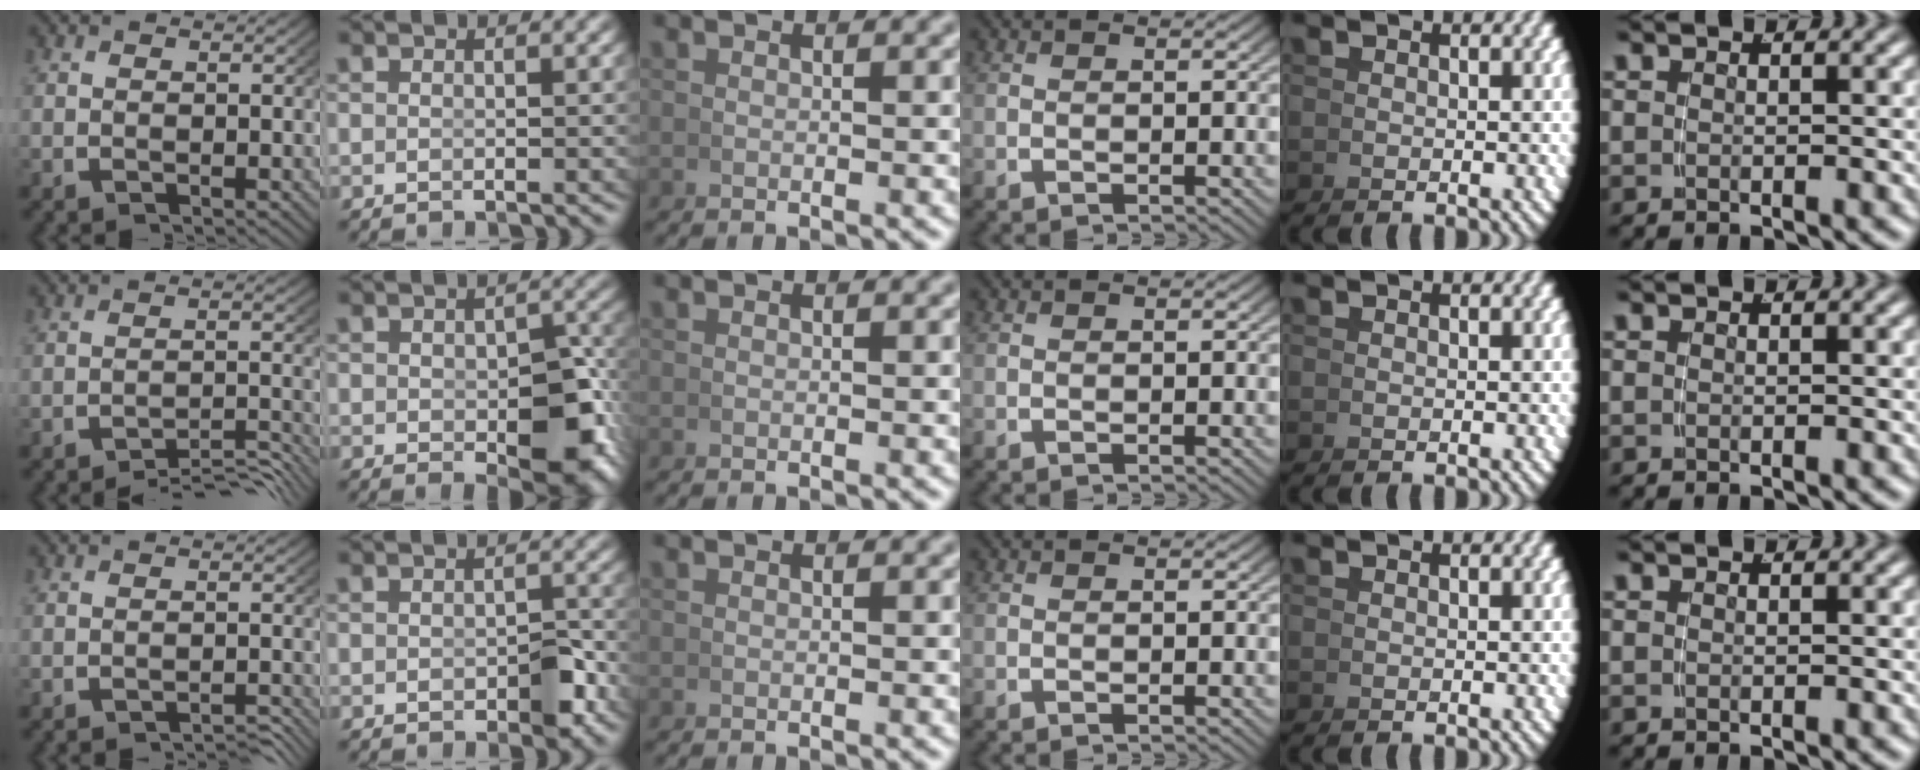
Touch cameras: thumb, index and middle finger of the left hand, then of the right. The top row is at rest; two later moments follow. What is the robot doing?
{"motion": "grasp_and_lifting", "object": "pen"}